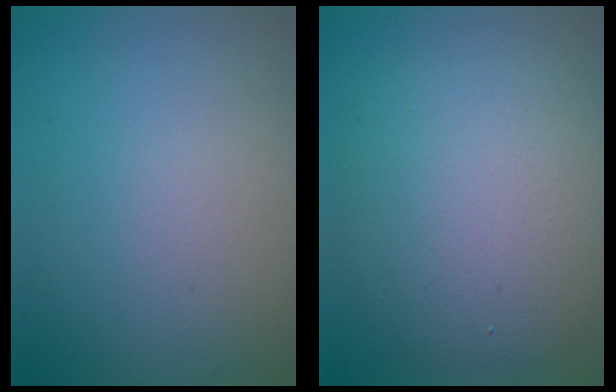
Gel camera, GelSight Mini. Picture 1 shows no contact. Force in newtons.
{"total": 8.9, "press": 8.8, "slide": 0.7}